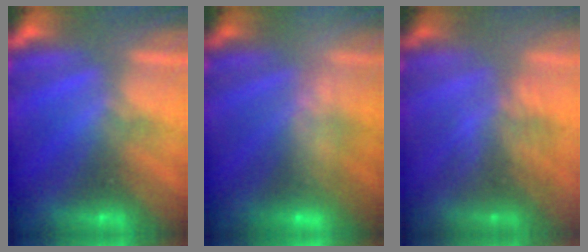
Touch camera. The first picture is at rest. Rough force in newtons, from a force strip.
{"total": 2.4}
{"total": 3.1}